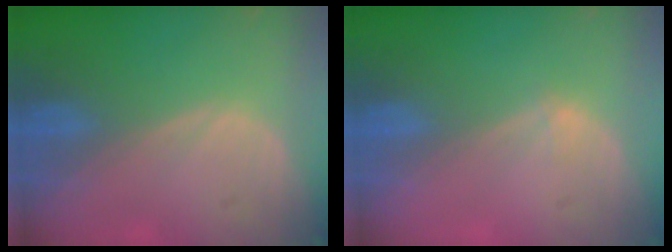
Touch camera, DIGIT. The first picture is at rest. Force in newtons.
{"total": 0.8, "press": 0.6, "slide": 0.5}